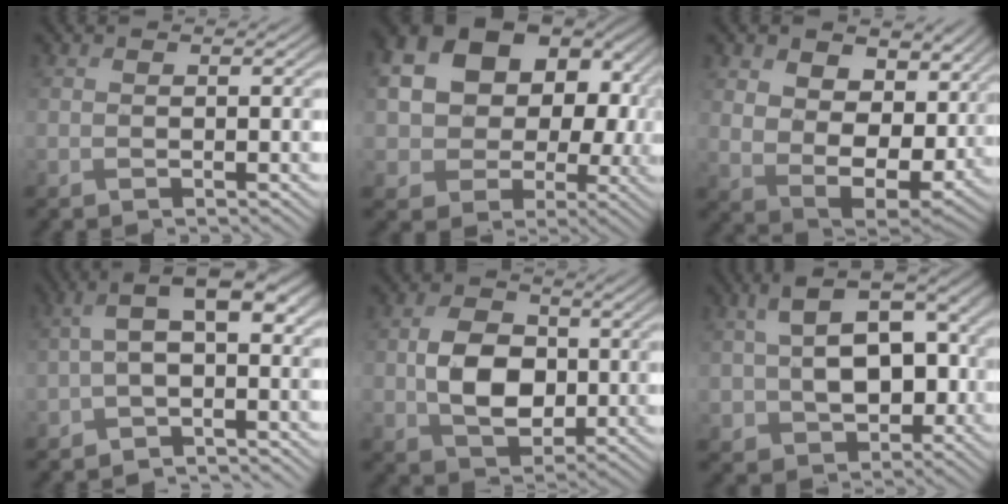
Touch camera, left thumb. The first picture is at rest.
{"total": 19.3, "force": [3.7, 16.0, 10.0], "torque": [-0.231, 0.003, 0.071]}
{"total": 11.6, "force": [4.5, 7.9, 7.1], "torque": [-0.170, -0.021, 0.084]}
{"total": 6.8, "force": [-1.0, 3.5, 5.7], "torque": [-0.104, 0.005, -0.029]}
{"total": 7.0, "force": [-0.3, 5.3, 4.6], "torque": [-0.091, -0.003, -0.007]}
{"total": 11.8, "force": [-0.6, 8.2, 8.4], "torque": [-0.159, -0.009, -0.002]}